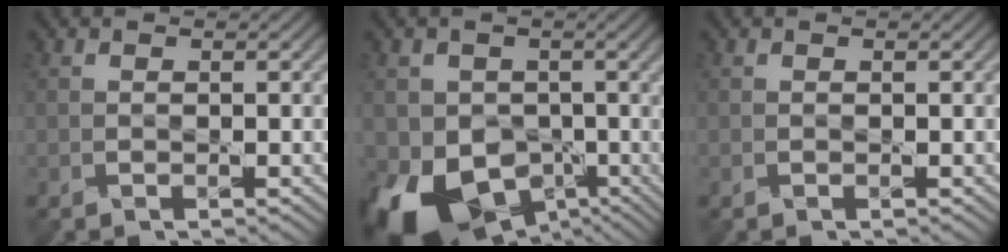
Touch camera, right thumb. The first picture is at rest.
{"total": 12.9, "force": [-4.0, 10.5, 6.2], "torque": [-0.127, -0.040, -0.075]}
{"total": 0.0}